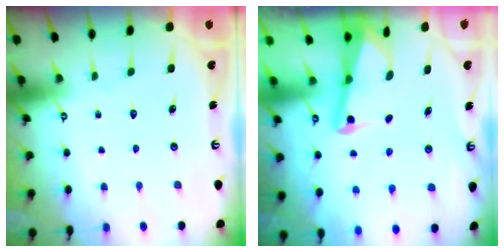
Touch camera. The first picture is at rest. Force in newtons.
{"total": 2.1, "press": 2.0, "slide": 0.3}